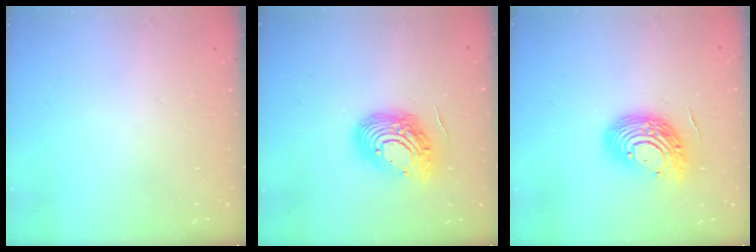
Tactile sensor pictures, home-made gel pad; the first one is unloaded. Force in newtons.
{"total": 14.5, "press": 14.5, "slide": 1.5}
{"total": 15.3, "press": 15.3, "slide": 0.9}